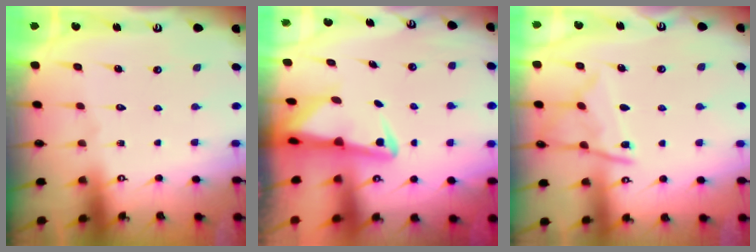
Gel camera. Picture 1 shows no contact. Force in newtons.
{"total": 3.6, "press": 3.6, "slide": 0.7}
{"total": 10.4, "press": 10.3, "slide": 1.1}